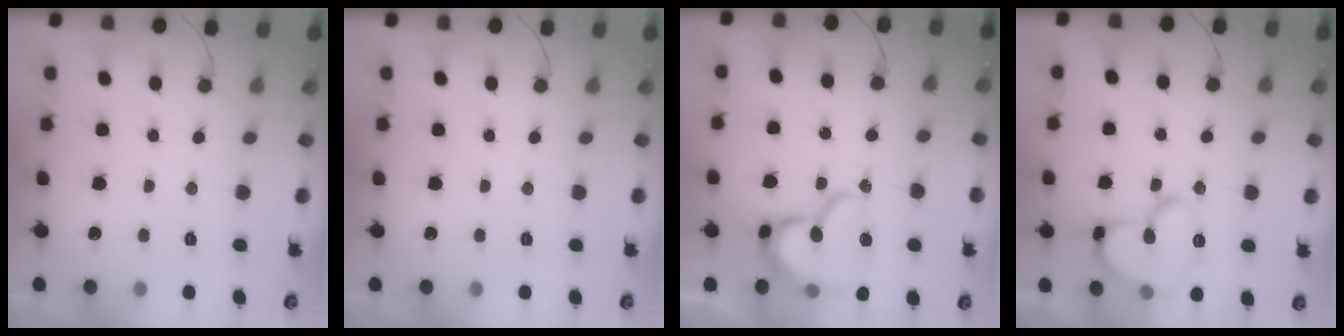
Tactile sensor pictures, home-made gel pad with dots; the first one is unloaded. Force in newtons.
{"total": 0.0}
{"total": 17.0, "press": 17.0, "slide": 1.4}
{"total": 14.1, "press": 14.0, "slide": 1.7}